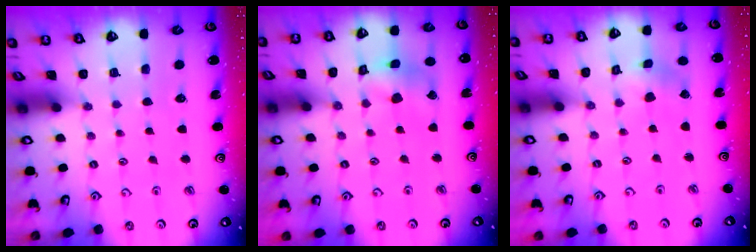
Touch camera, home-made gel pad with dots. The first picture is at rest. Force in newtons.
{"total": 9.0, "press": 9.0, "slide": 1.1}
{"total": 1.3, "press": 1.3, "slide": 0.2}